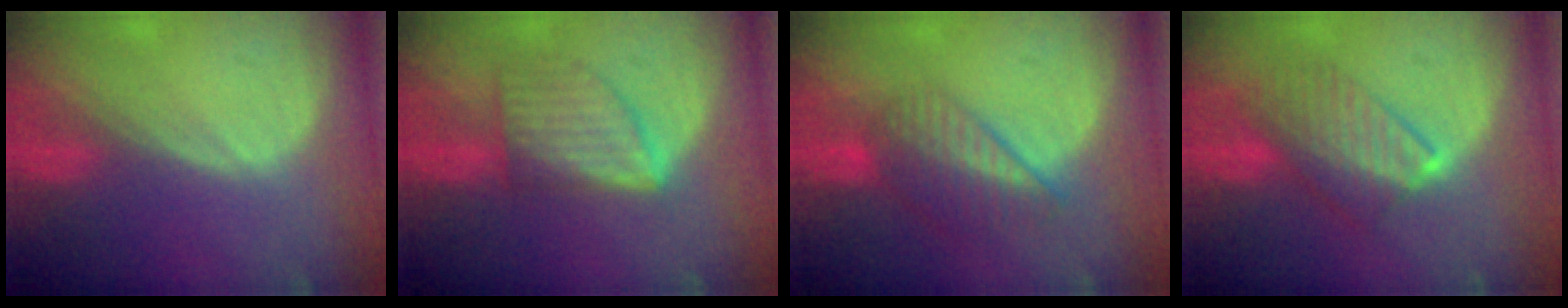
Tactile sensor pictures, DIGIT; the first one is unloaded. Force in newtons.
{"total": 6.5, "press": 6.5, "slide": 0.1}
{"total": 6.8, "press": 5.9, "slide": 3.4}
{"total": 7.3, "press": 7.1, "slide": 1.8}